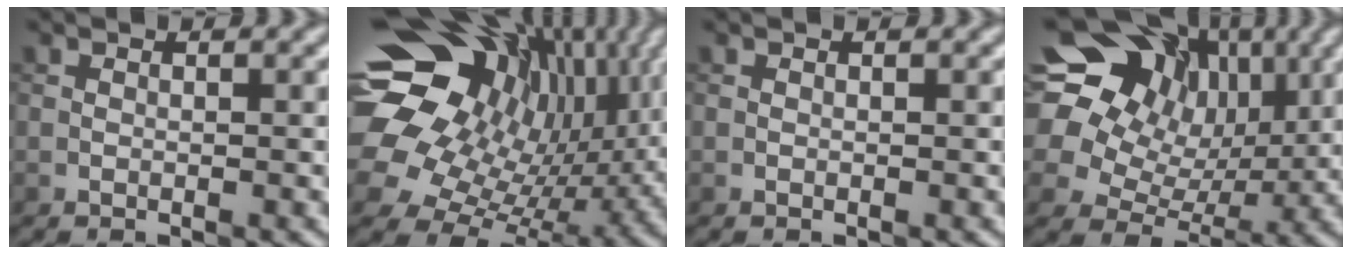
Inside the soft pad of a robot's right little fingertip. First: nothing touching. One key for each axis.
{"total": 19.2, "fx": 5.5, "fy": 14.5, "fz": 11.4, "tx": -0.228, "ty": 0.029, "tz": 0.109}
{"total": 0.0}
{"total": 16.0, "fx": 6.5, "fy": 12.7, "fz": 7.2, "tx": -0.188, "ty": 0.062, "tz": 0.109}